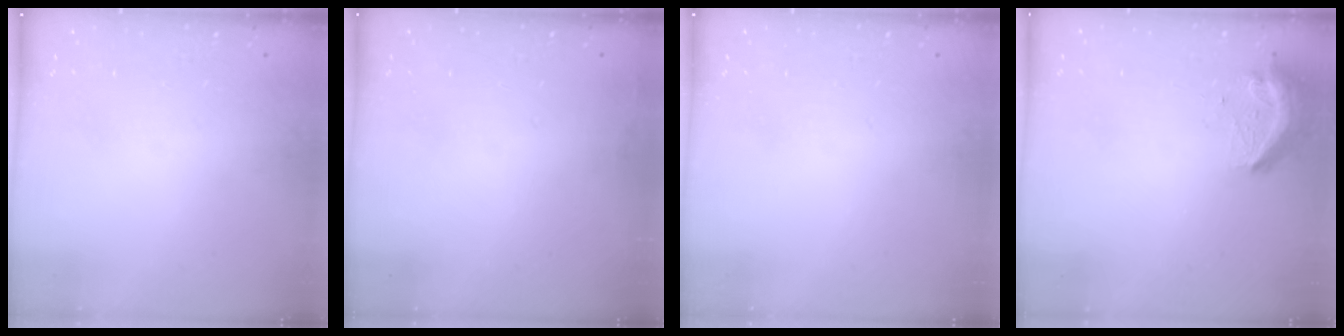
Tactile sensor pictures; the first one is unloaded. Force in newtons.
{"total": 2.9, "press": 2.4, "slide": 1.6}
{"total": 0.0}
{"total": 9.5, "press": 9.5, "slide": 0.6}